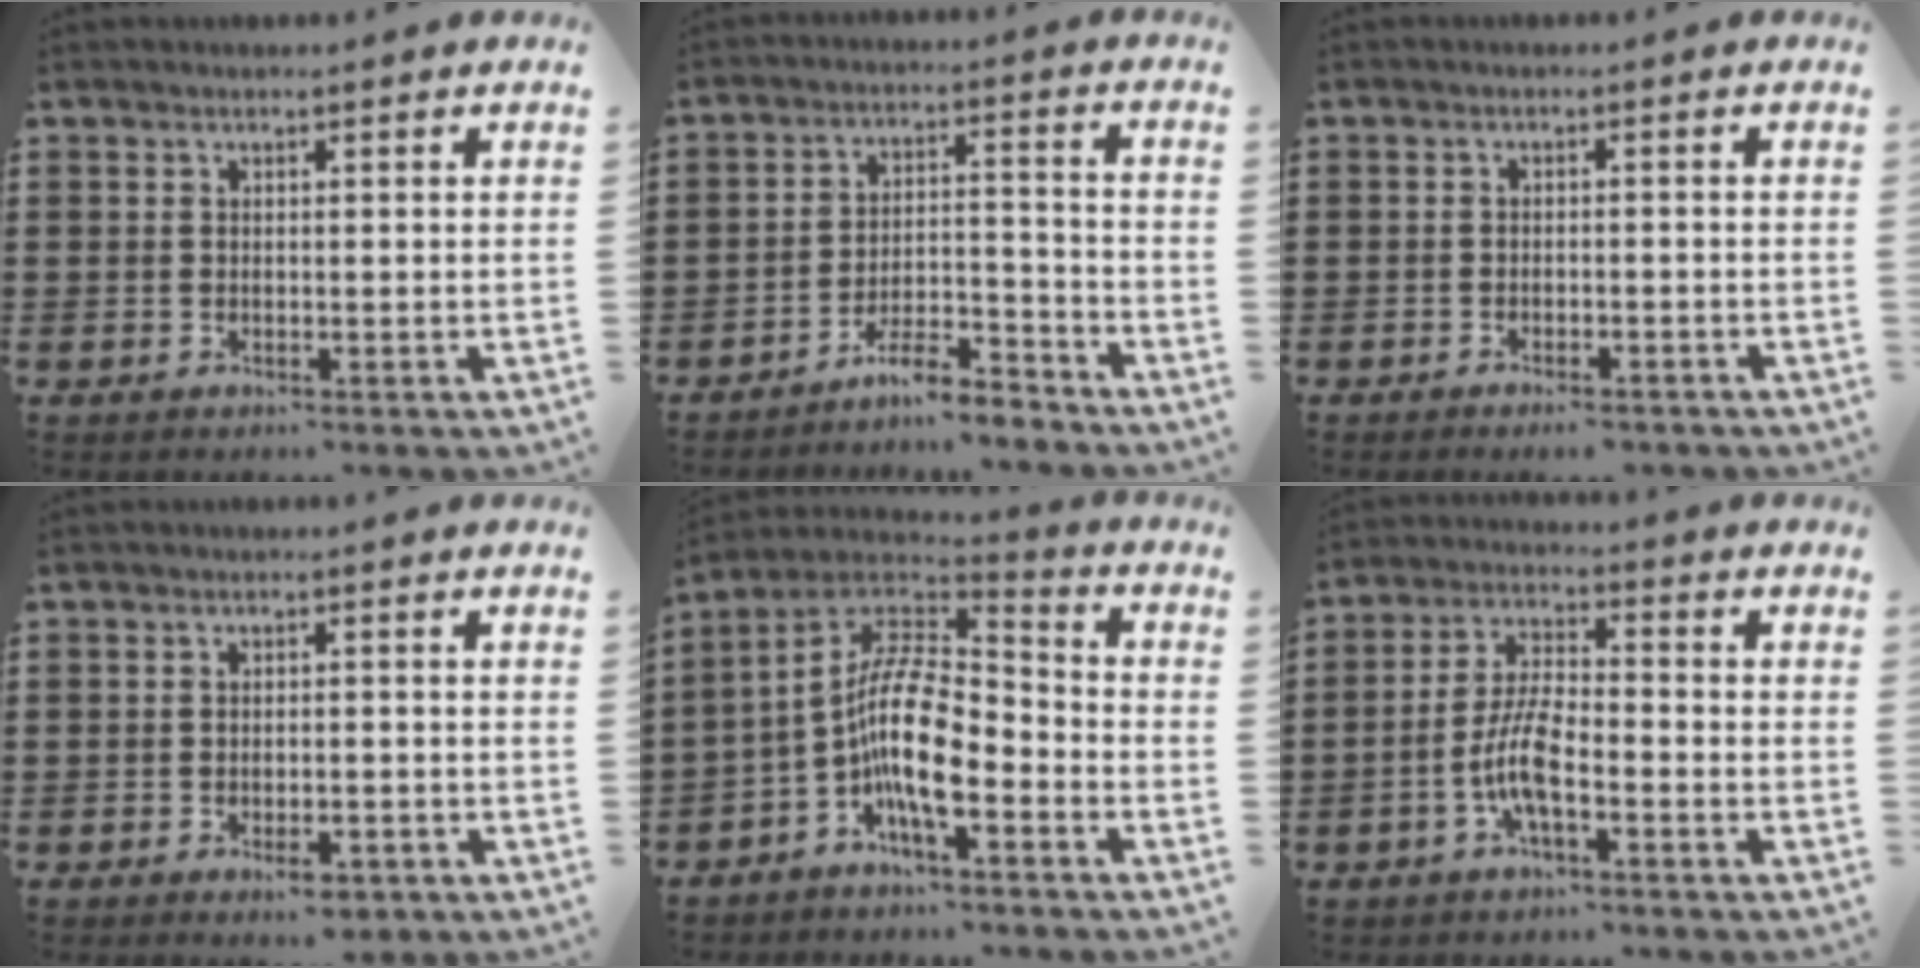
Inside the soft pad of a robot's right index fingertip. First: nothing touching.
{"total": 5.8, "force": [-5.4, 0.5, 2.1], "torque": [-0.042, 0.006, -0.105]}
{"total": 1.9, "force": [-1.8, 0.2, 0.6], "torque": [-0.015, 0.000, -0.034]}
{"total": 2.7, "force": [-1.8, 1.0, 1.7], "torque": [-0.030, 0.002, -0.034]}
{"total": 11.8, "force": [-3.5, 4.2, 10.5], "torque": [-0.237, -0.009, -0.075]}
{"total": 7.3, "force": [-2.8, 2.0, 6.4], "torque": [-0.149, -0.012, -0.058]}